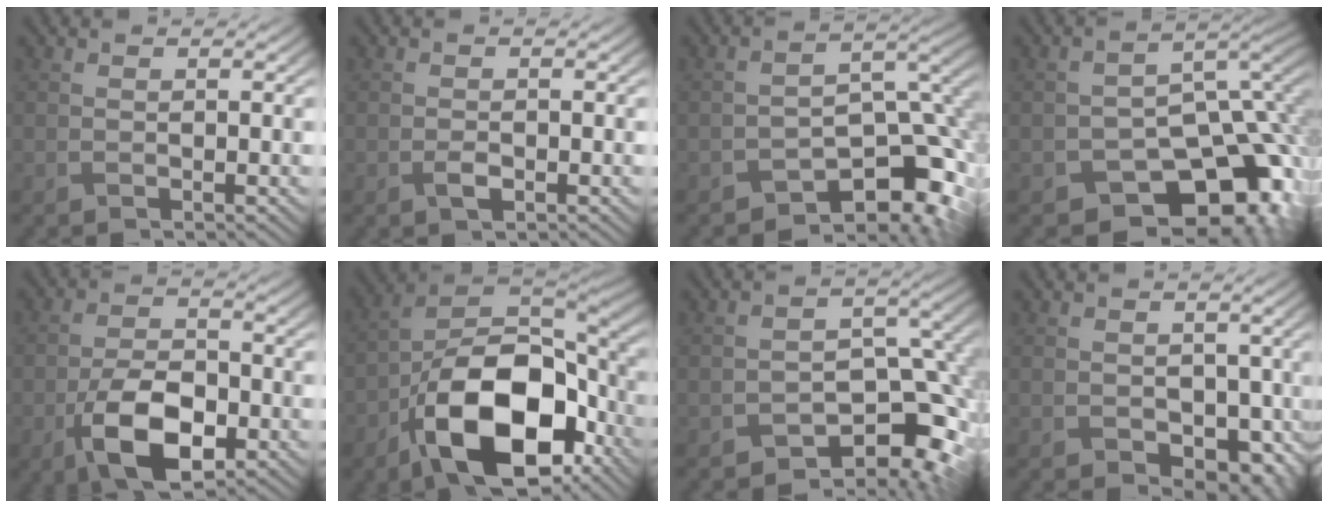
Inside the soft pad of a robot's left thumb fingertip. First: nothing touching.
{"total": 1.4, "force": [-0.6, 0.6, 1.1], "torque": [-0.023, 0.001, -0.012]}
{"total": 9.2, "force": [-5.9, 4.5, 5.4], "torque": [-0.062, -0.021, -0.096]}
{"total": 14.5, "force": [-8.1, 8.8, 8.2], "torque": [-0.113, -0.034, -0.100]}
{"total": 9.5, "force": [-4.1, 4.7, 7.2], "torque": [-0.145, -0.001, -0.081]}
{"total": 16.8, "force": [-7.3, 8.9, 12.2], "torque": [-0.207, -0.034, -0.136]}
{"total": 8.4, "force": [-5.1, 4.5, 5.0], "torque": [-0.054, -0.016, -0.080]}
{"total": 5.9, "force": [-1.9, 4.6, 3.1], "torque": [-0.037, -0.006, -0.029]}